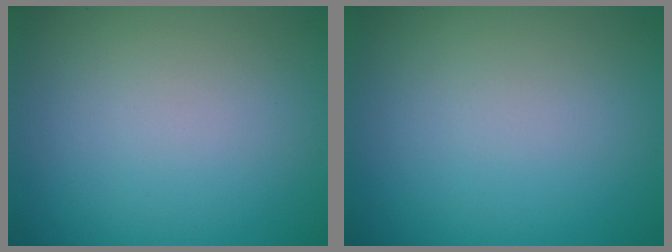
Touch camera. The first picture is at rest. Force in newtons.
{"total": 0.0}